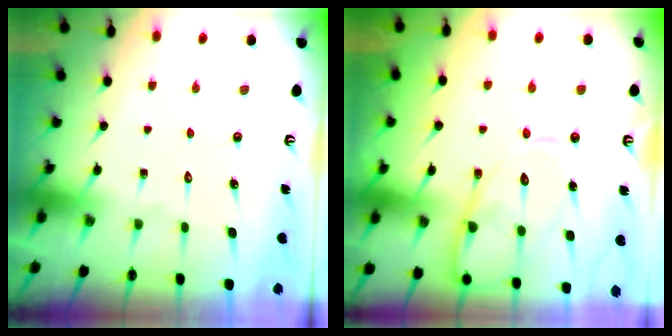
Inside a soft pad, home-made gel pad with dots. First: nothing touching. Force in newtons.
{"total": 13.3, "press": 13.2, "slide": 1.4}